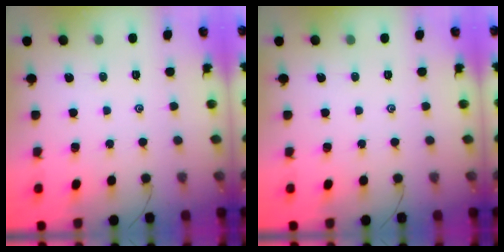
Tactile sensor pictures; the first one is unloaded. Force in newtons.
{"total": 0.0}